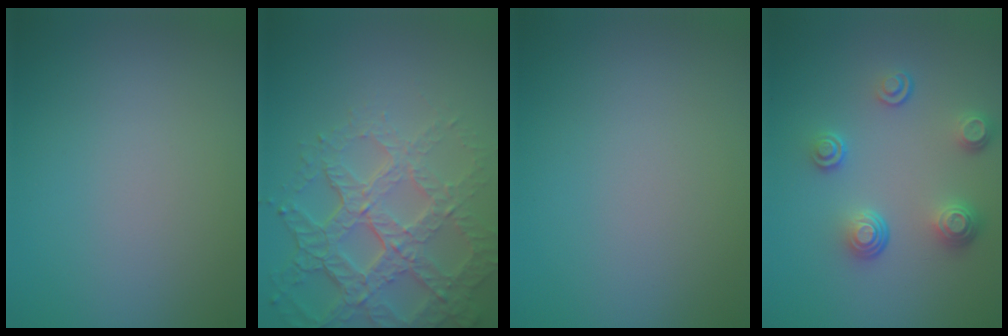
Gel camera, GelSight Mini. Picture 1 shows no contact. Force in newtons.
{"total": 7.5, "press": 5.2, "slide": 5.4}
{"total": 0.0}
{"total": 4.0, "press": 2.8, "slide": 2.8}